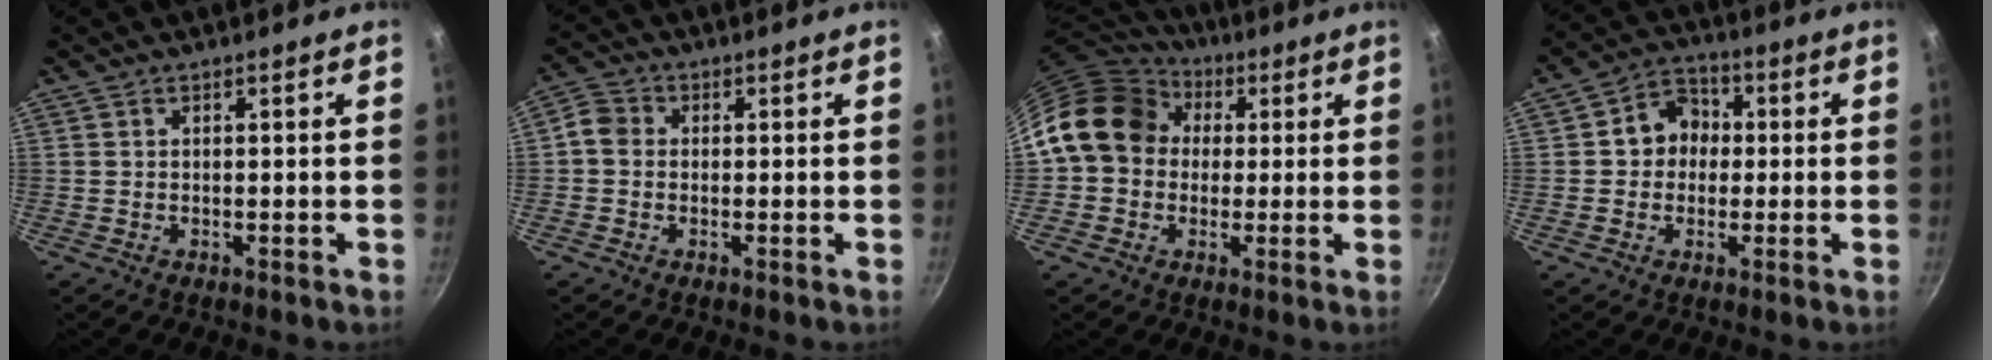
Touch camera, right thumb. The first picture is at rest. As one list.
[{"total": 3.7, "force": [-0.2, 3.3, 1.7], "torque": [-0.023, 0.010, -0.020]}, {"total": 15.3, "force": [2.2, 12.9, 7.9], "torque": [-0.111, 0.035, 0.023]}, {"total": 7.7, "force": [0.3, 6.7, 3.8], "torque": [-0.016, 0.016, -0.007]}]